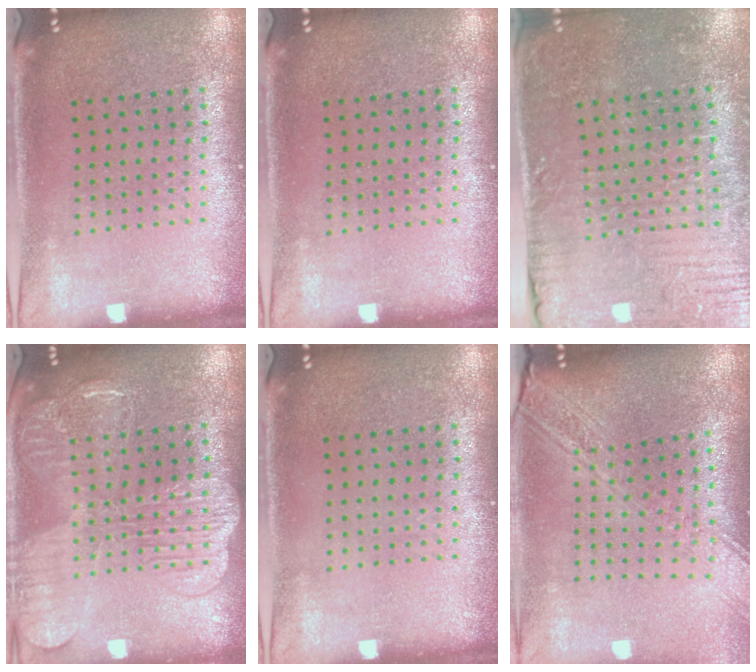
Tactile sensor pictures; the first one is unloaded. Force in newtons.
{"total": 0.0}
{"total": 3.9, "press": 3.8, "slide": 0.5}
{"total": 3.7, "press": 3.6, "slide": 0.5}
{"total": 0.0}
{"total": 2.8, "press": 2.2, "slide": 1.7}